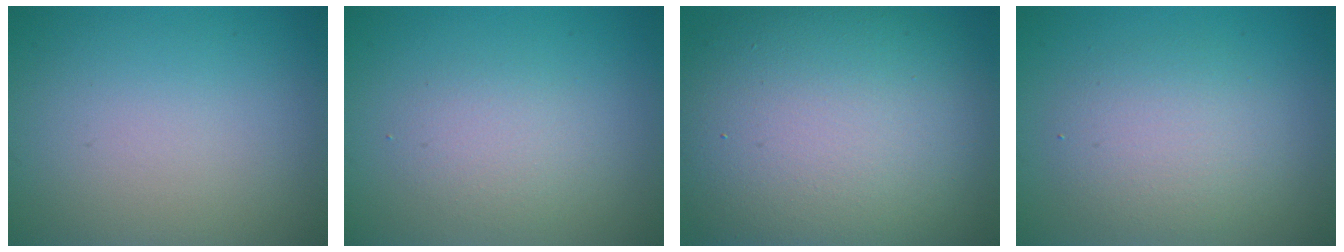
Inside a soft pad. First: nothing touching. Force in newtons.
{"total": 2.1, "press": 2.1, "slide": 0.0}
{"total": 15.2, "press": 15.2, "slide": 0.6}
{"total": 3.6, "press": 3.6, "slide": 0.2}